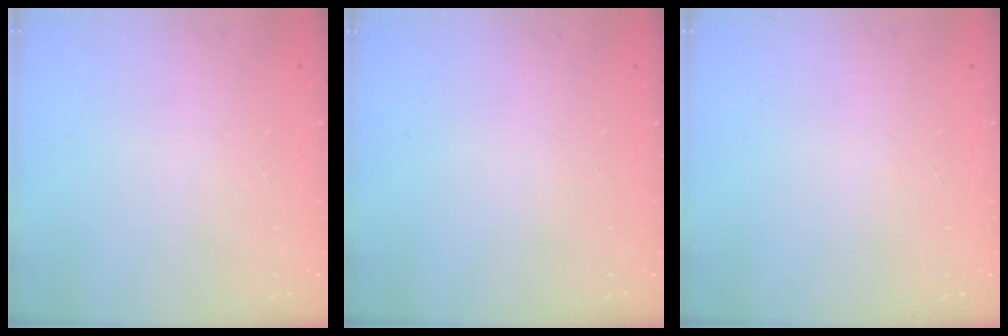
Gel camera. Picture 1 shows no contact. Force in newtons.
{"total": 0.0}
{"total": 0.0}